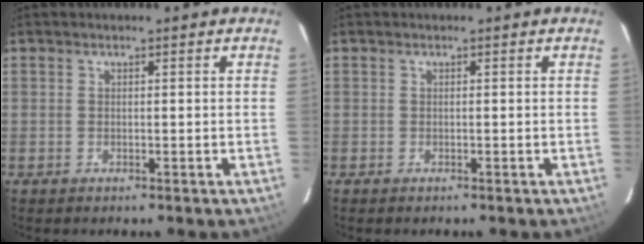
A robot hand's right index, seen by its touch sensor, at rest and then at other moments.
{"total": 0.0}